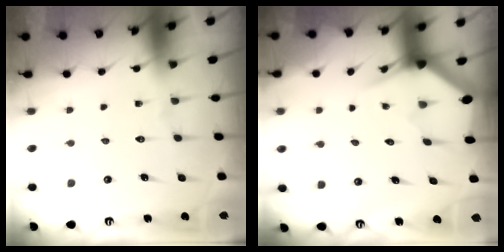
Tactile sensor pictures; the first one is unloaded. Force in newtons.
{"total": 3.0, "press": 3.0, "slide": 0.0}